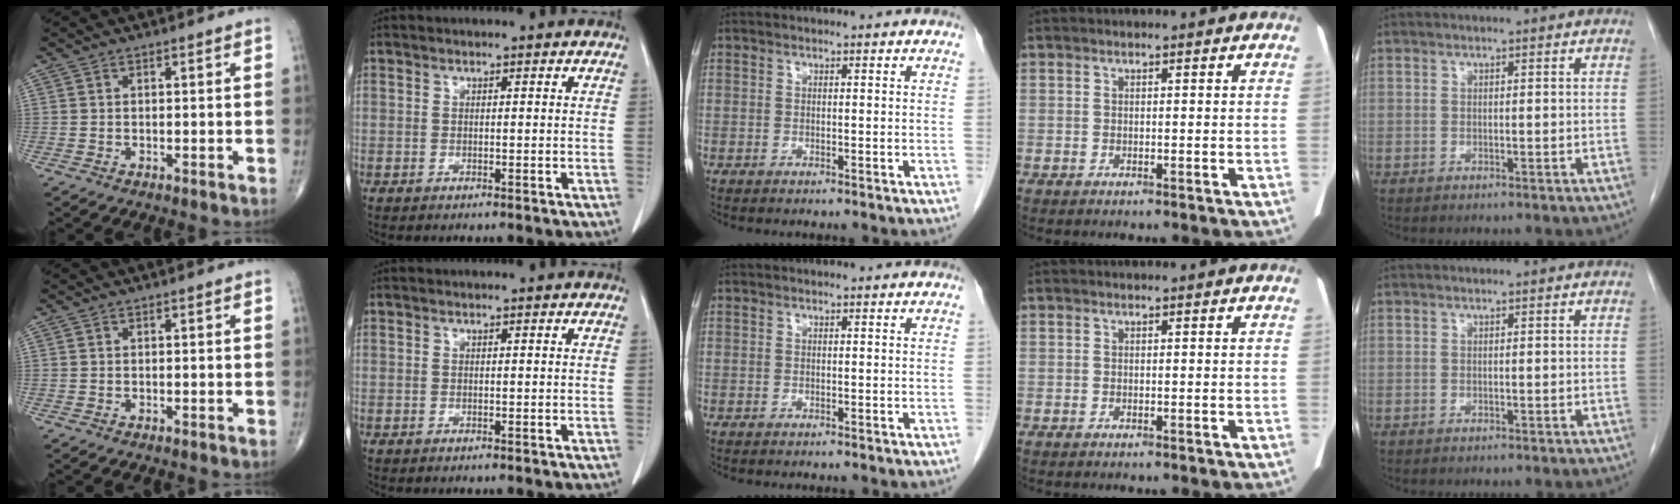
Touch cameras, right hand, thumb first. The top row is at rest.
{}